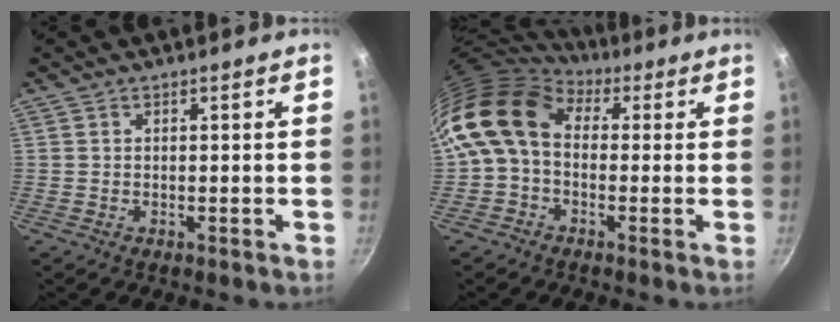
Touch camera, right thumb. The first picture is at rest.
{"total": 11.9, "force": [1.5, 8.8, 7.9], "torque": [-0.134, 0.019, 0.003]}